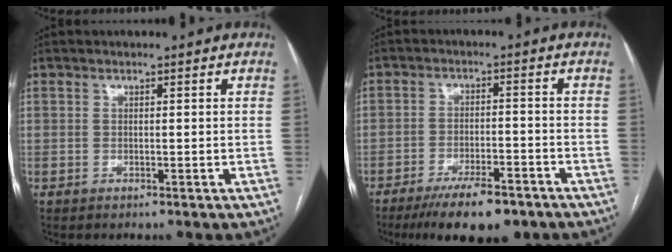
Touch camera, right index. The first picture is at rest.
{"total": 10.2, "force": [-7.5, 3.0, 6.2], "torque": [-0.097, -0.010, -0.123]}